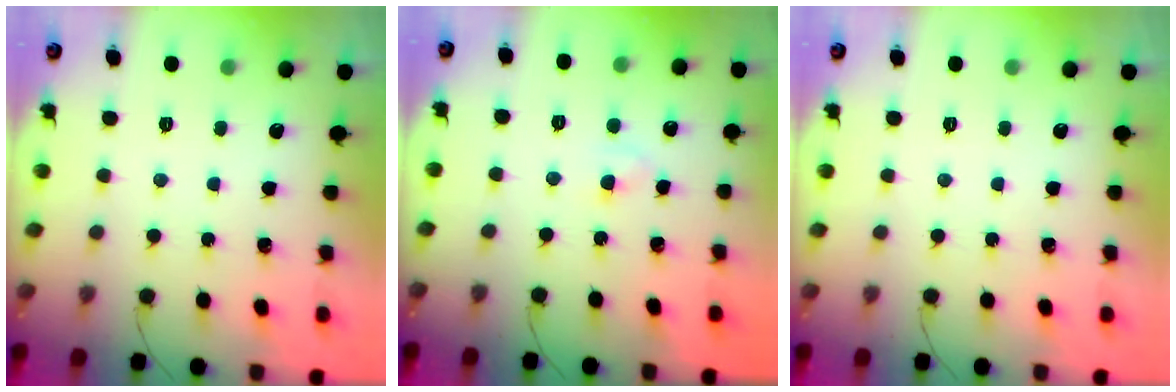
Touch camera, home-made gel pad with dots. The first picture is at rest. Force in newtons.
{"total": 2.4, "press": 2.2, "slide": 1.0}
{"total": 0.0}